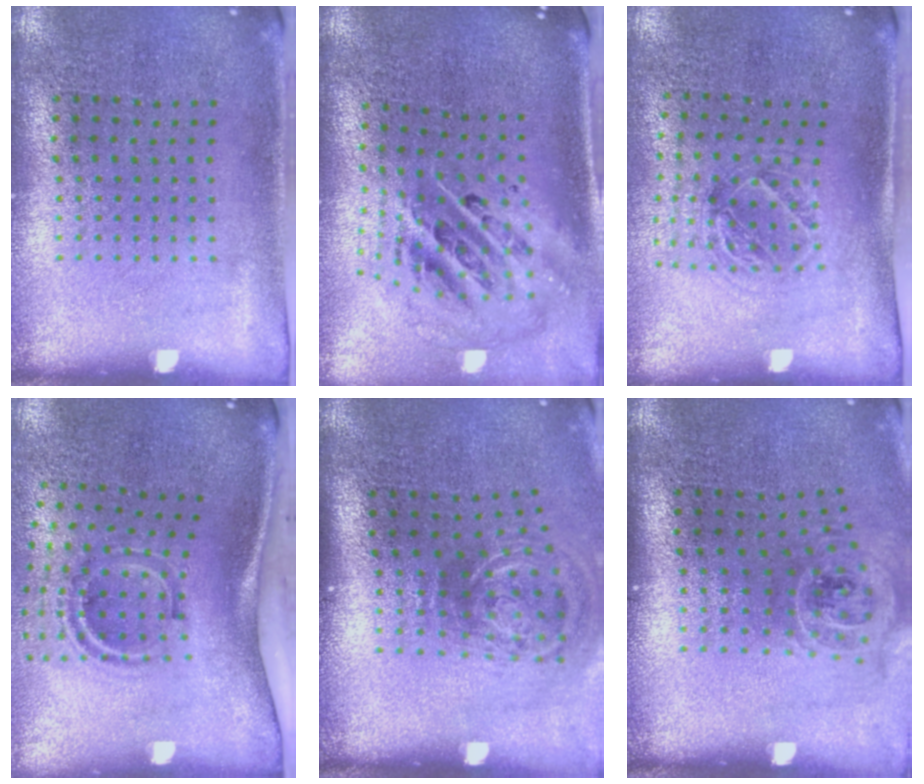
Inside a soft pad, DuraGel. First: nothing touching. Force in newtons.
{"total": 2.8, "press": 1.9, "slide": 2.0}
{"total": 1.1, "press": 1.1, "slide": 0.3}
{"total": 1.9, "press": 1.2, "slide": 1.5}
{"total": 2.2, "press": 1.4, "slide": 1.7}
{"total": 1.1, "press": 1.0, "slide": 0.5}